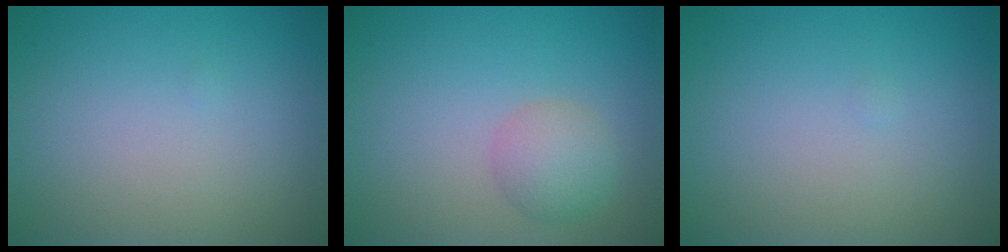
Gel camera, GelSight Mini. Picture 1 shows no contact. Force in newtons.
{"total": 2.6, "press": 2.6, "slide": 0.1}
{"total": 0.0}